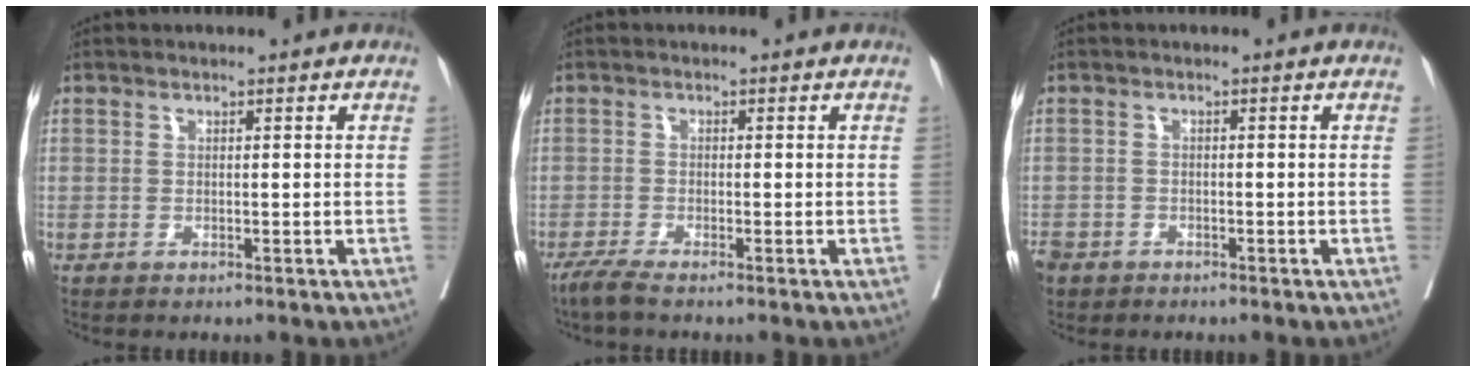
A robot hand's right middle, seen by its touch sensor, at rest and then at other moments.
{"total": 2.2, "force": [-1.8, -0.2, 1.2], "torque": [-0.033, -0.007, -0.042]}
{"total": 4.7, "force": [-3.3, 3.2, 1.2], "torque": [-0.034, -0.001, -0.060]}